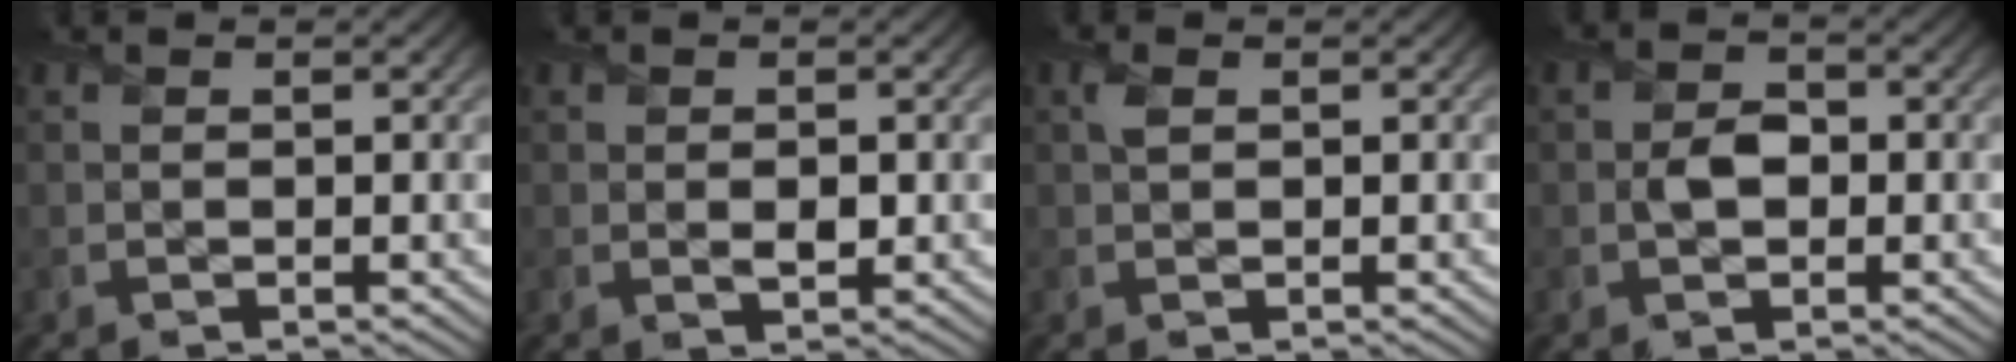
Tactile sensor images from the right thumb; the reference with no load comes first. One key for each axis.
{"total": 1.3, "fx": -0.1, "fy": 0.9, "fz": 1.0, "tx": -0.012, "ty": -0.008, "tz": 0.002}
{"total": 1.1, "fx": 0.4, "fy": 0.7, "fz": 0.9, "tx": -0.022, "ty": 0.001, "tz": 0.008}
{"total": 2.3, "fx": -0.3, "fy": 1.8, "fz": 1.4, "tx": -0.027, "ty": -0.005, "tz": -0.007}